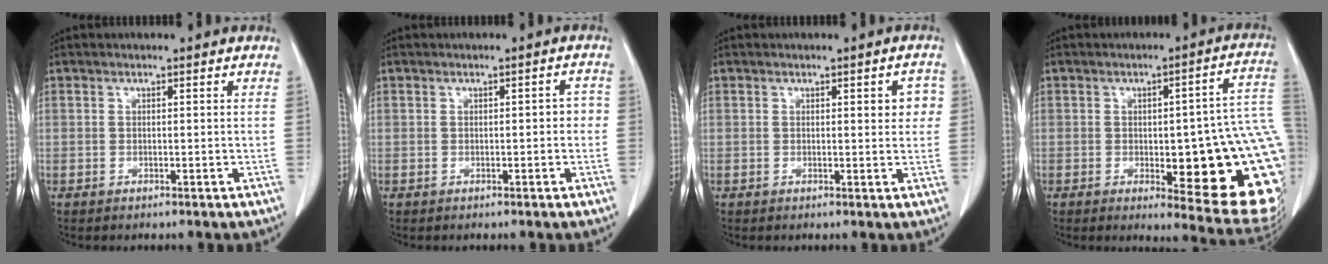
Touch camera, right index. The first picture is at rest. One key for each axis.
{"total": 1.9, "fx": -0.3, "fy": 1.0, "fz": 1.6, "tx": -0.015, "ty": 0.013, "tz": -0.001}
{"total": 2.9, "fx": 0.6, "fy": 1.1, "fz": 2.6, "tx": -0.023, "ty": 0.003, "tz": 0.006}
{"total": 23.1, "fx": -4.2, "fy": 5.2, "fz": 22.1, "tx": -0.183, "ty": 0.012, "tz": -0.035}